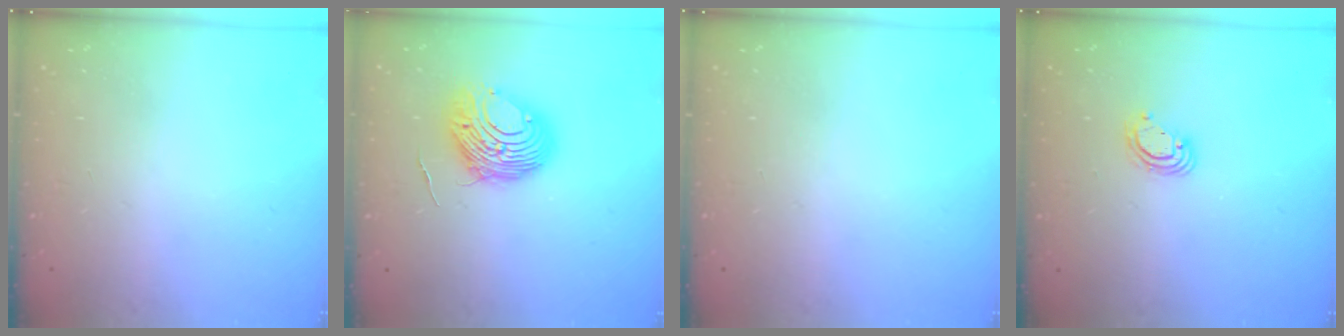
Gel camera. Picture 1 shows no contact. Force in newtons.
{"total": 9.7, "press": 9.7, "slide": 0.8}
{"total": 0.0}
{"total": 4.6, "press": 4.6, "slide": 0.2}